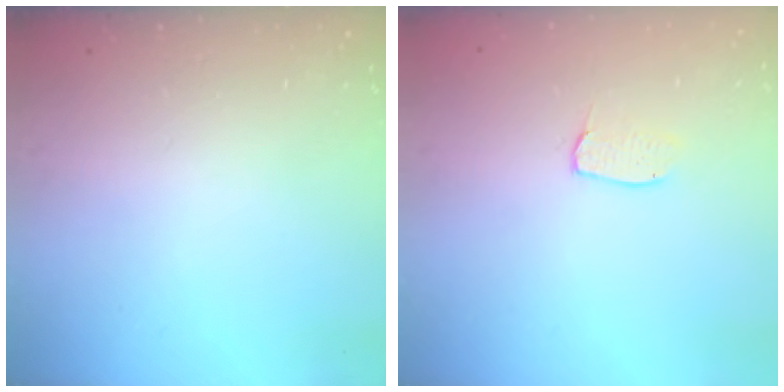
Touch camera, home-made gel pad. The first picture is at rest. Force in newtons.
{"total": 3.9, "press": 3.9, "slide": 0.2}